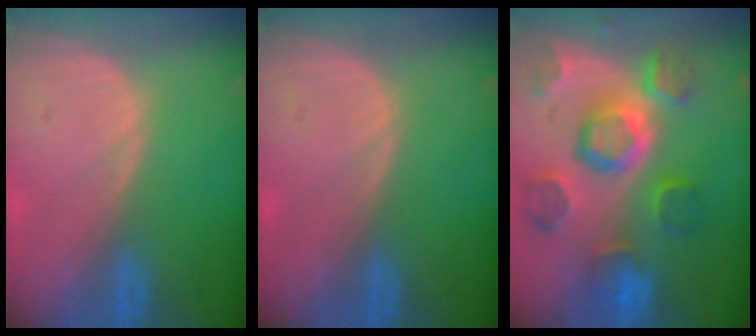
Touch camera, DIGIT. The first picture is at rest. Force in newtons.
{"total": 0.0}
{"total": 11.9, "press": 10.3, "slide": 6.0}